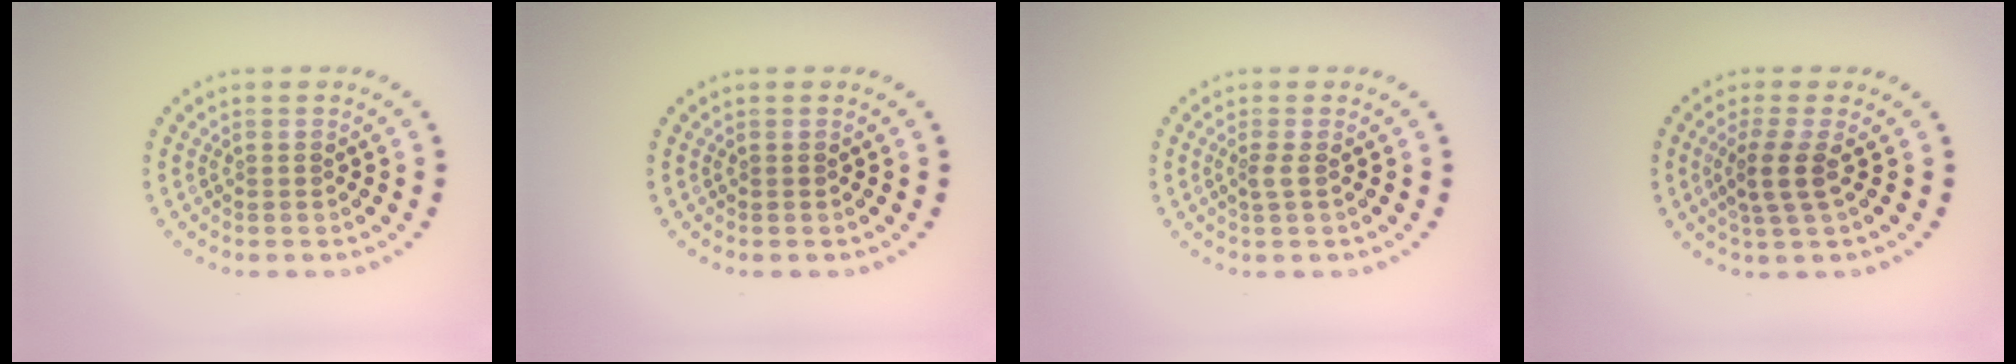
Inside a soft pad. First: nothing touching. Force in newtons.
{"total": 0.0}
{"total": 1.0, "press": 0.5, "slide": 0.8}
{"total": 2.5, "press": 2.0, "slide": 1.5}